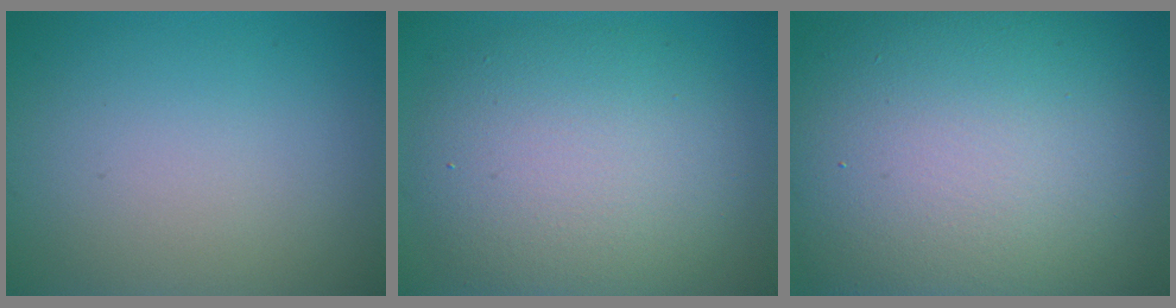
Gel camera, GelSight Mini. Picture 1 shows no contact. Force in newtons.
{"total": 8.7, "press": 8.7, "slide": 0.5}
{"total": 16.8, "press": 16.7, "slide": 1.1}